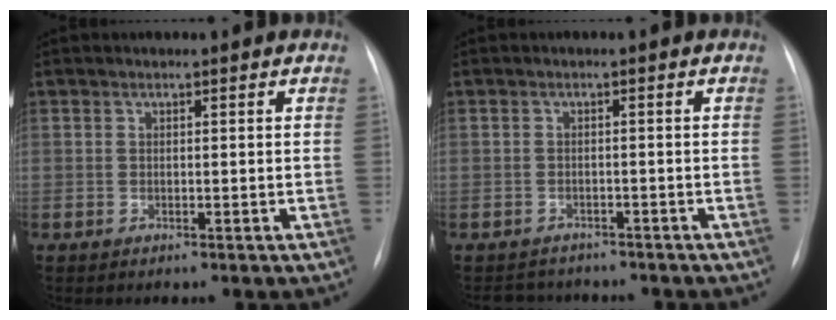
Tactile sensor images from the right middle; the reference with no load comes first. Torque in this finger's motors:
{"motor_torque": [-0.46, -0.08, 0.01, -0.01]}